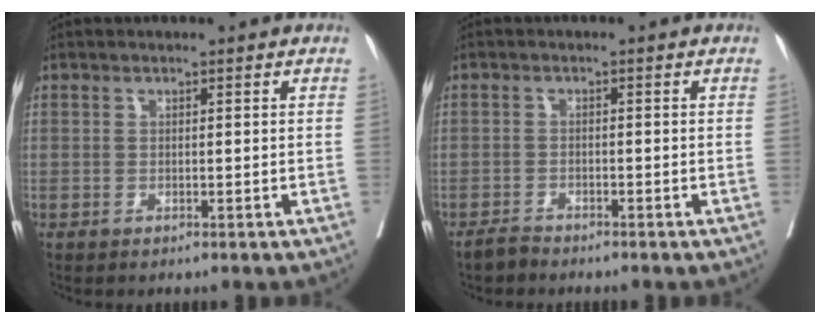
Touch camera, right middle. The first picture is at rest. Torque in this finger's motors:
{"motor_torque": [0.22, -0.19, 0.06, 0.01]}